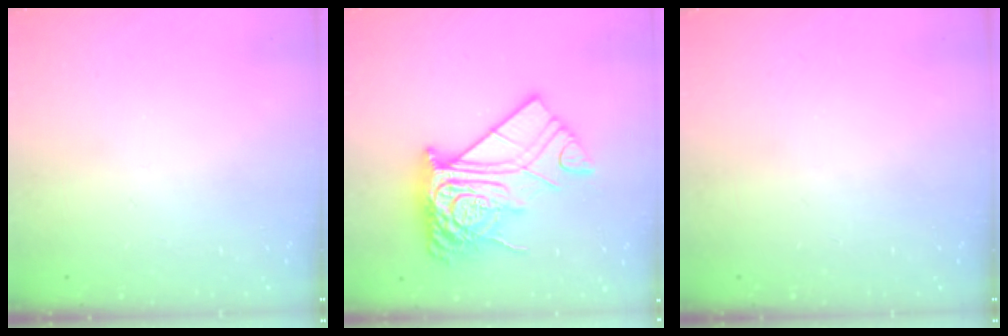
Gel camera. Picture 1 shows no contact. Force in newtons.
{"total": 18.7, "press": 18.6, "slide": 1.7}
{"total": 0.0}